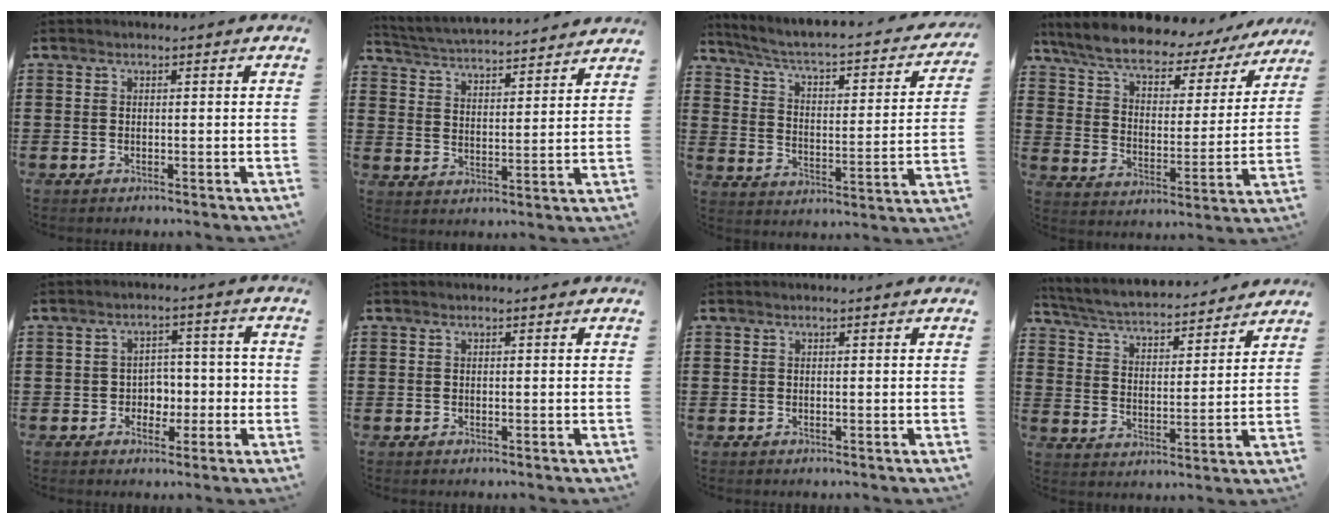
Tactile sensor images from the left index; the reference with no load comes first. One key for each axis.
{"total": 4.3, "fx": 4.2, "fy": -0.6, "fz": 0.4, "tx": -0.031, "ty": -0.036, "tz": 0.069}
{"total": 3.3, "fx": 2.1, "fy": 0.6, "fz": 2.4, "tx": -0.062, "ty": -0.029, "tz": 0.023}
{"total": 7.9, "fx": 6.7, "fy": 1.8, "fz": 3.7, "tx": -0.102, "ty": -0.040, "tz": 0.111}
{"total": 3.9, "fx": -1.0, "fy": 3.3, "fz": 1.8, "tx": -0.039, "ty": 0.006, "tz": -0.028}
{"total": 0.0}
{"total": 0.0}
{"total": 4.1, "fx": 4.0, "fy": 0.0, "fz": 0.9, "tx": -0.040, "ty": -0.033, "tz": 0.063}